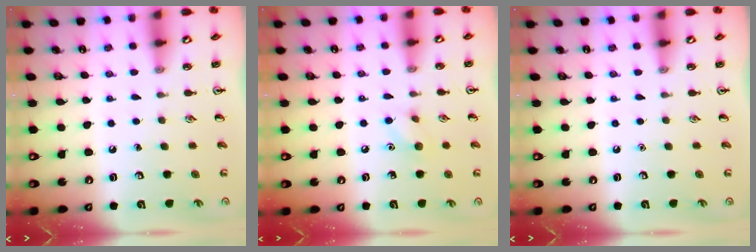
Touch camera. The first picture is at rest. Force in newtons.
{"total": 6.7, "press": 6.4, "slide": 1.9}
{"total": 0.0}